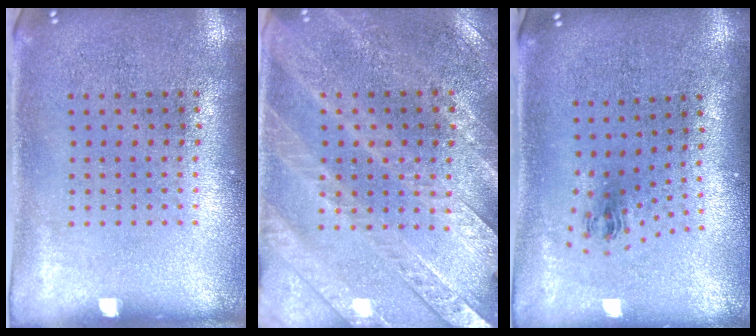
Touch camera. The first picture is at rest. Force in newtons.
{"total": 3.0, "press": 2.7, "slide": 1.1}
{"total": 1.1, "press": 0.5, "slide": 1.0}